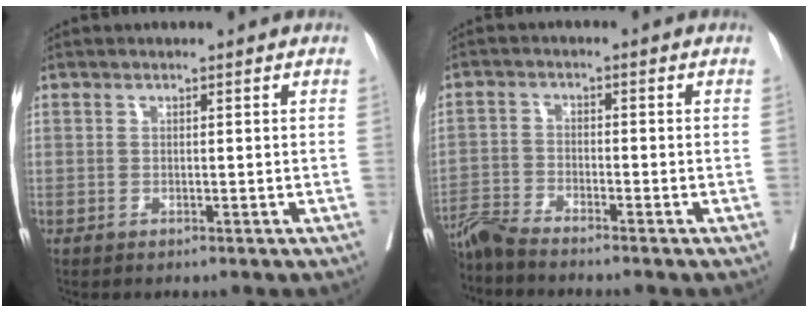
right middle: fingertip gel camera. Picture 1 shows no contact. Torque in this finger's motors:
{"motor_torque": [1.03, -1.11, 0.24, 0.12]}